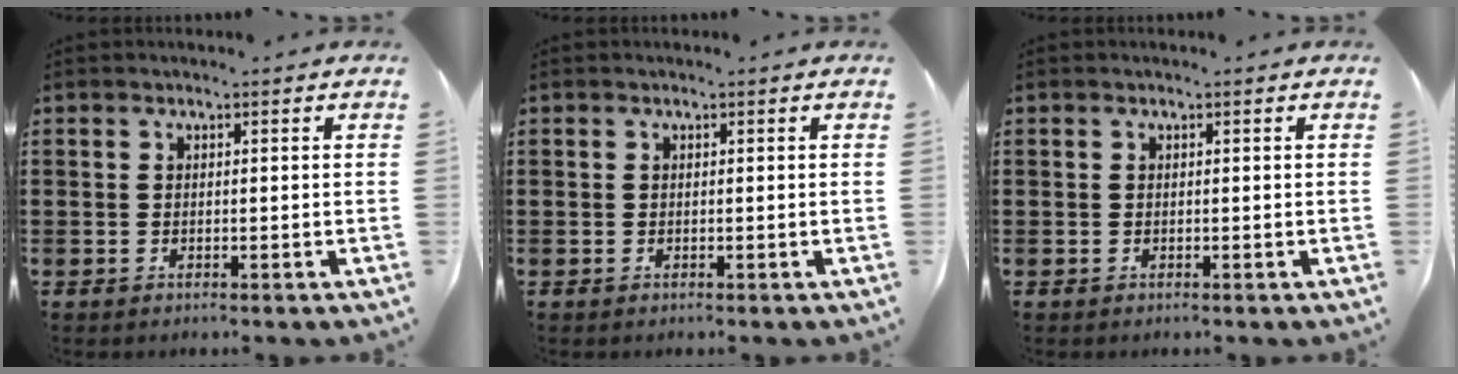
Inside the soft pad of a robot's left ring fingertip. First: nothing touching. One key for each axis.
{"total": 0.0}
{"total": 0.0}